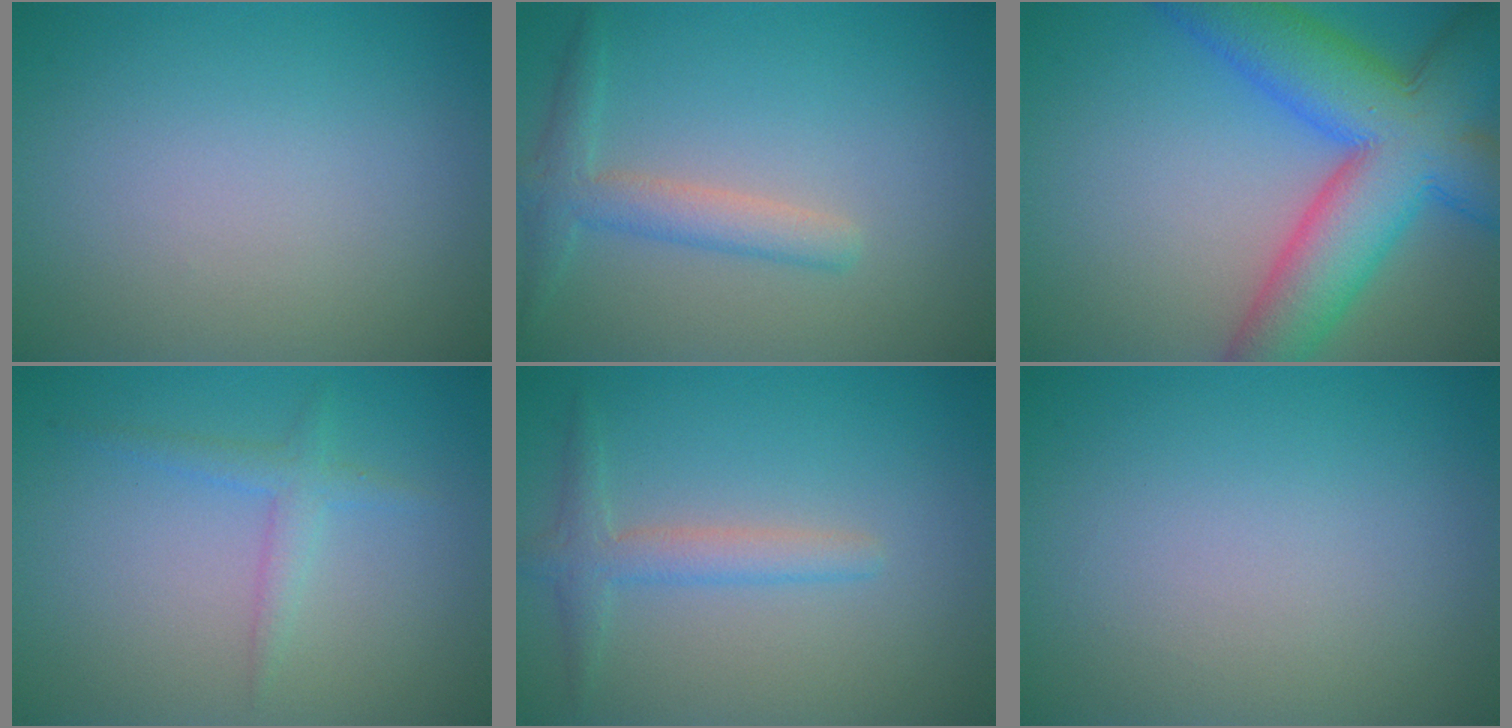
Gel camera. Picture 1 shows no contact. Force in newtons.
{"total": 2.8, "press": 2.8, "slide": 0.1}
{"total": 12.3, "press": 12.3, "slide": 0.4}
{"total": 1.7, "press": 1.7, "slide": 0.1}
{"total": 2.4, "press": 2.4, "slide": 0.1}
{"total": 0.0}